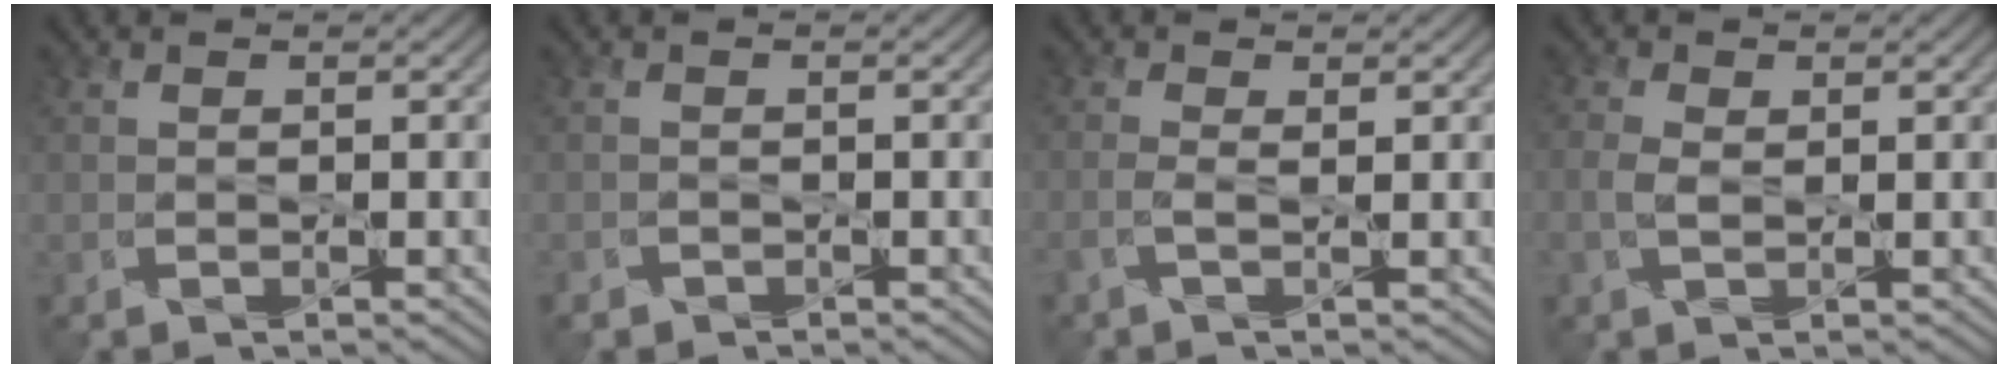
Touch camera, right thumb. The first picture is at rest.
{"total": 0.6, "force": [-0.5, 0.2, -0.3], "torque": [0.008, 0.000, -0.013]}
{"total": 1.1, "force": [0.0, 0.2, 1.1], "torque": [-0.028, 0.002, -0.007]}
{"total": 1.6, "force": [0.2, 1.0, 1.3], "torque": [-0.034, 0.003, 0.003]}